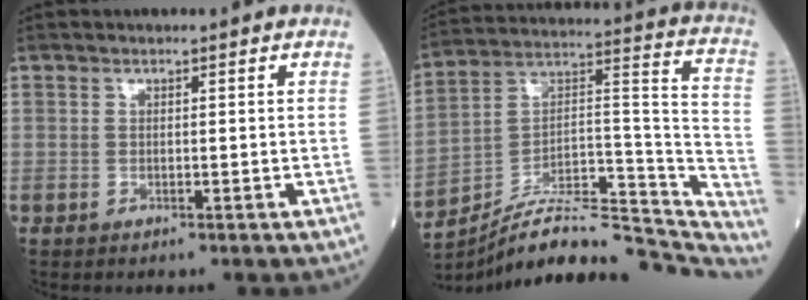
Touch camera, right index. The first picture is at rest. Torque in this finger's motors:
{"motor_torque": [-0.73, -0.71, -0.07, 0.00]}